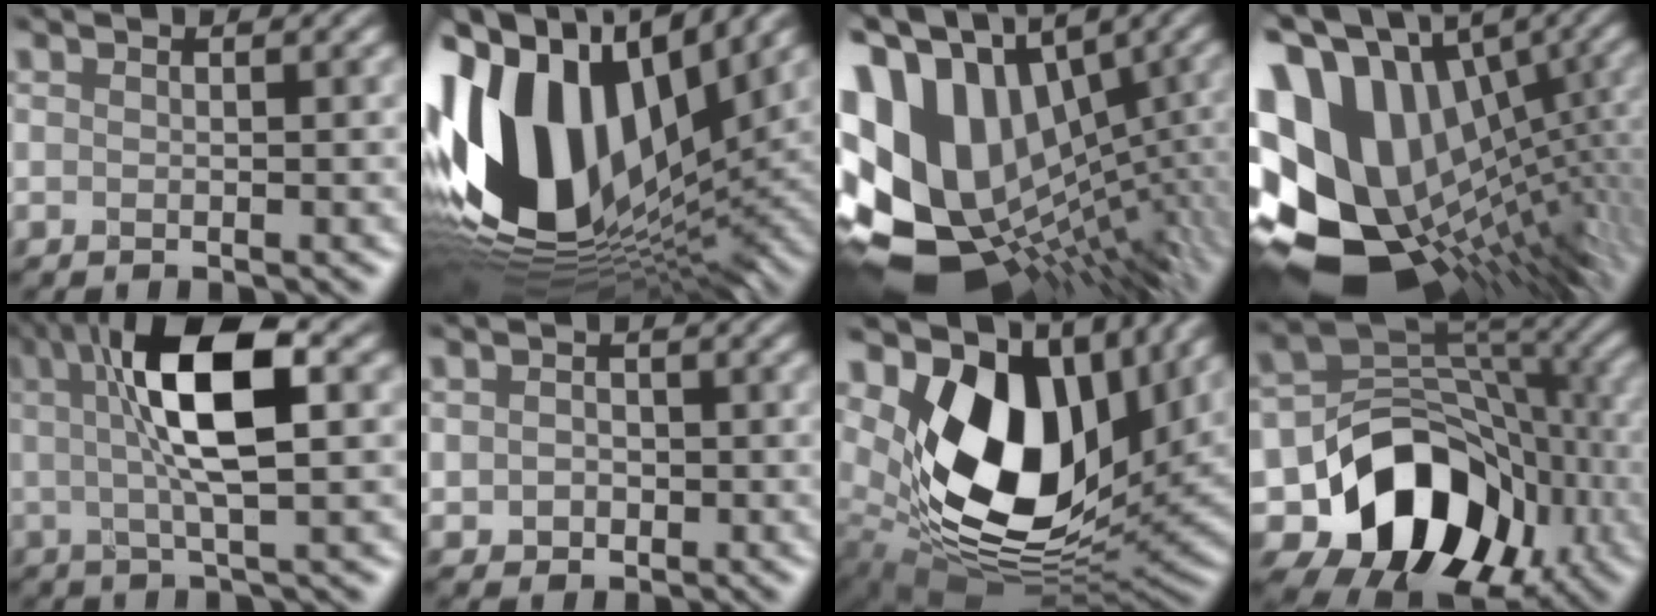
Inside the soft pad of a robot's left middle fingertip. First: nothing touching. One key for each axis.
{"total": 17.8, "fx": 1.5, "fy": 11.1, "fz": 13.8, "tx": -0.314, "ty": -0.002, "tz": 0.029}
{"total": 16.5, "fx": -0.4, "fy": 11.3, "fz": 12.1, "tx": -0.230, "ty": 0.006, "tz": 0.022}
{"total": 16.4, "fx": 1.3, "fy": 11.3, "fz": 11.9, "tx": -0.240, "ty": 0.004, "tz": 0.040}
{"total": 7.4, "fx": 2.2, "fy": 1.6, "fz": 6.9, "tx": -0.120, "ty": 0.010, "tz": 0.037}
{"total": 1.0, "fx": 0.2, "fy": 1.0, "fz": -0.1, "tx": -0.008, "ty": -0.003, "tz": 0.005}
{"total": 12.4, "fx": 4.3, "fy": 8.1, "fz": 8.4, "tx": -0.156, "ty": -0.020, "tz": 0.085}
{"total": 11.8, "fx": -4.4, "fy": 9.1, "fz": 6.0, "tx": -0.102, "ty": -0.004, "tz": -0.072}